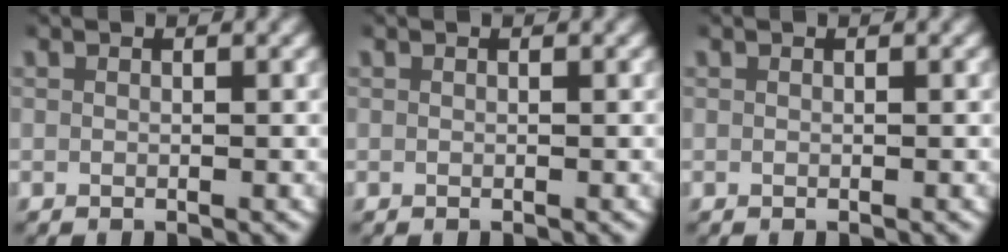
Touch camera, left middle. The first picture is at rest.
{"total": 0.0}
{"total": 0.0}